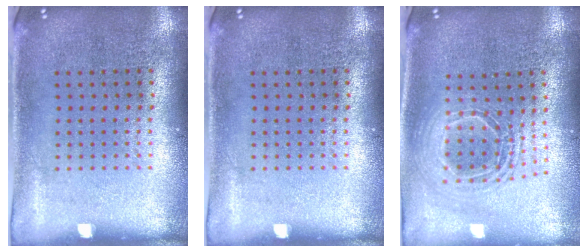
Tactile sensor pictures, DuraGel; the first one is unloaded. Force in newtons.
{"total": 0.0}
{"total": 1.9, "press": 1.5, "slide": 1.1}